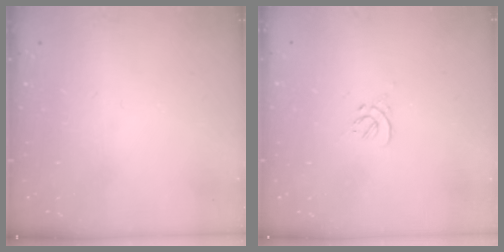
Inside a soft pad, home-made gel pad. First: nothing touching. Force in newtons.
{"total": 0.0}